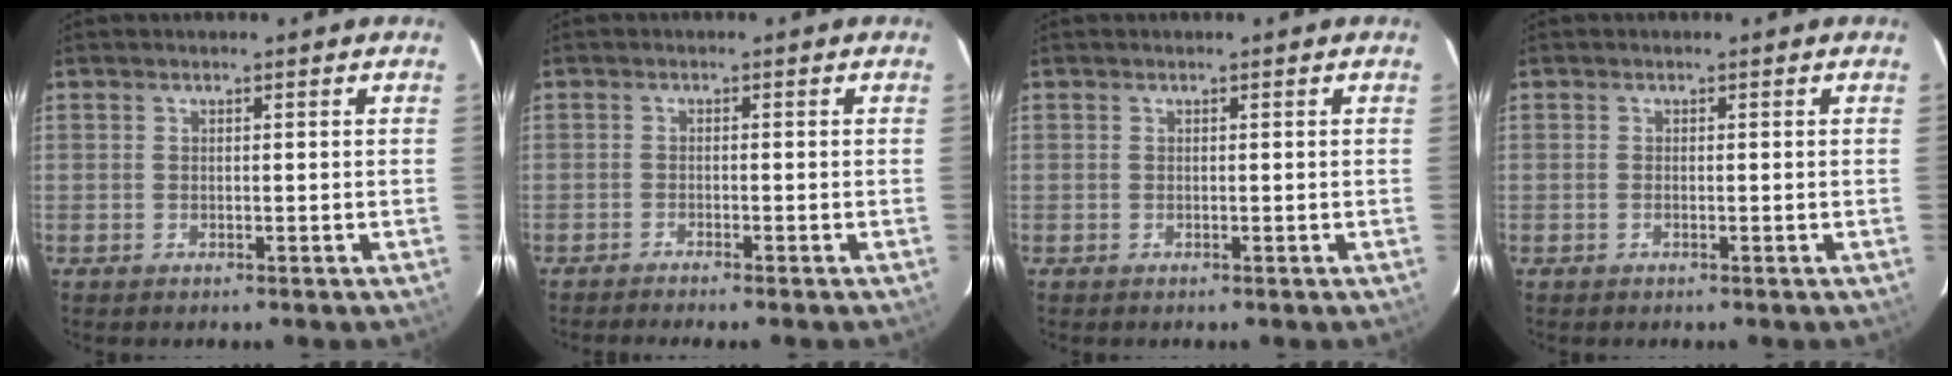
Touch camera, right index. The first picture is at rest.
{"total": 2.7, "force": [-2.4, -0.2, 1.2], "torque": [-0.033, -0.007, -0.040]}
{"total": 0.0}
{"total": 0.0}